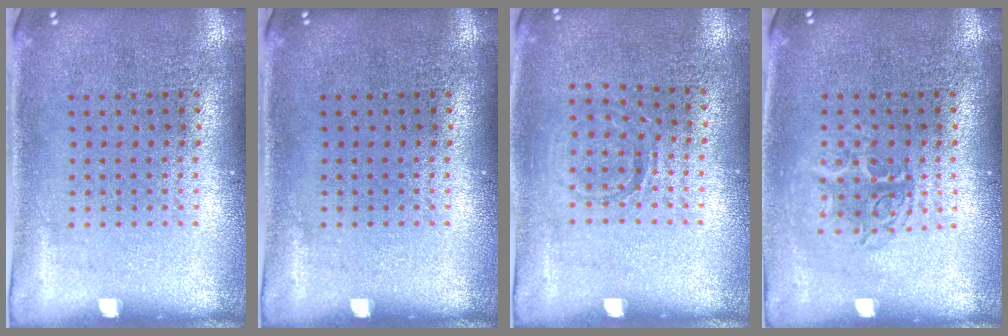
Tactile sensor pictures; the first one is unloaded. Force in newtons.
{"total": 0.0}
{"total": 0.9, "press": 0.9, "slide": 0.1}
{"total": 1.3, "press": 1.1, "slide": 0.7}